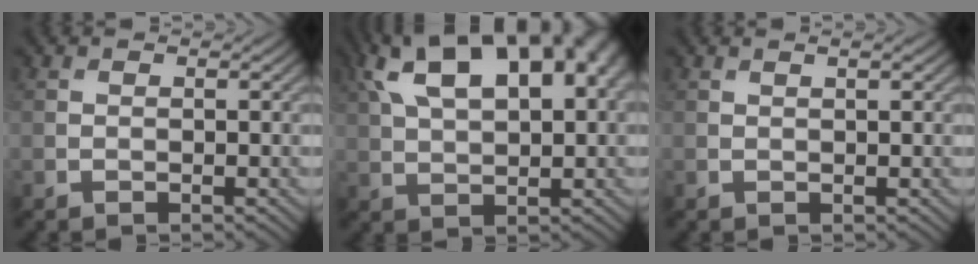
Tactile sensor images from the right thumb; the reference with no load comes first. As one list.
[{"total": 16.9, "force": [7.8, 8.1, 12.7], "torque": [-0.230, 0.055, 0.117]}, {"total": 0.9, "force": [0.6, -0.2, 0.6], "torque": [-0.011, 0.002, 0.012]}]